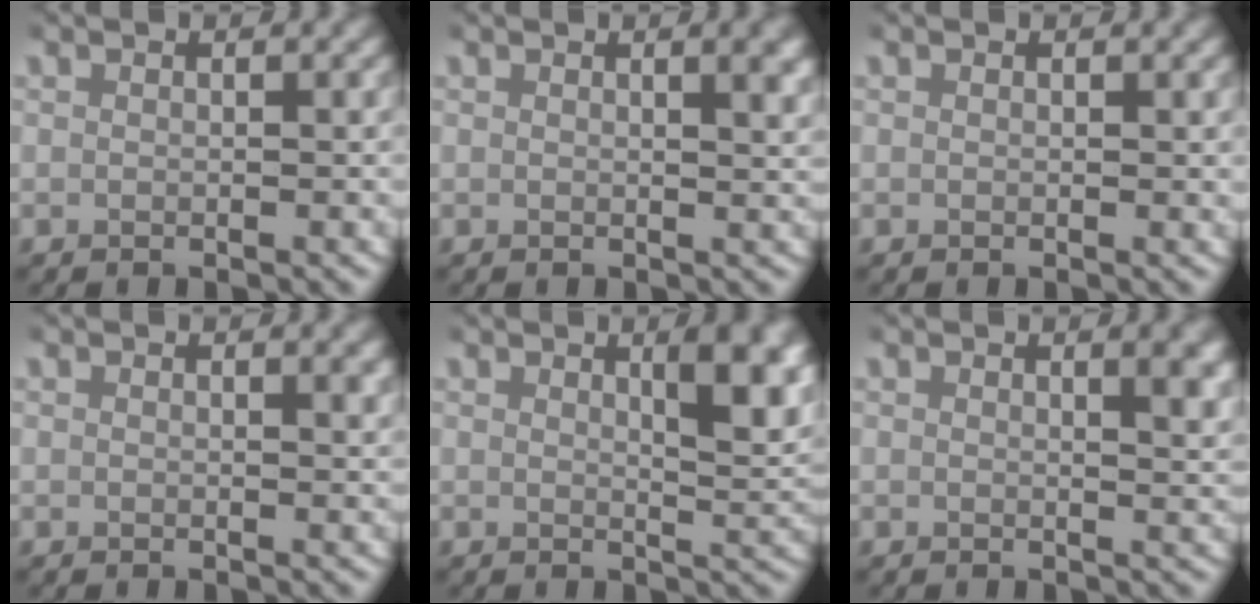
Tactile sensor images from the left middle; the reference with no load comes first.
{"total": 1.6, "force": [0.8, 0.1, 1.3], "torque": [-0.015, -0.001, 0.012]}
{"total": 0.0}
{"total": 0.6, "force": [0.4, -0.1, 0.4], "torque": [-0.002, -0.001, 0.006]}
{"total": 4.4, "force": [1.9, 0.9, 3.9], "torque": [-0.044, -0.007, 0.028]}
{"total": 2.0, "force": [1.0, 0.2, 1.7], "torque": [-0.017, -0.003, 0.016]}